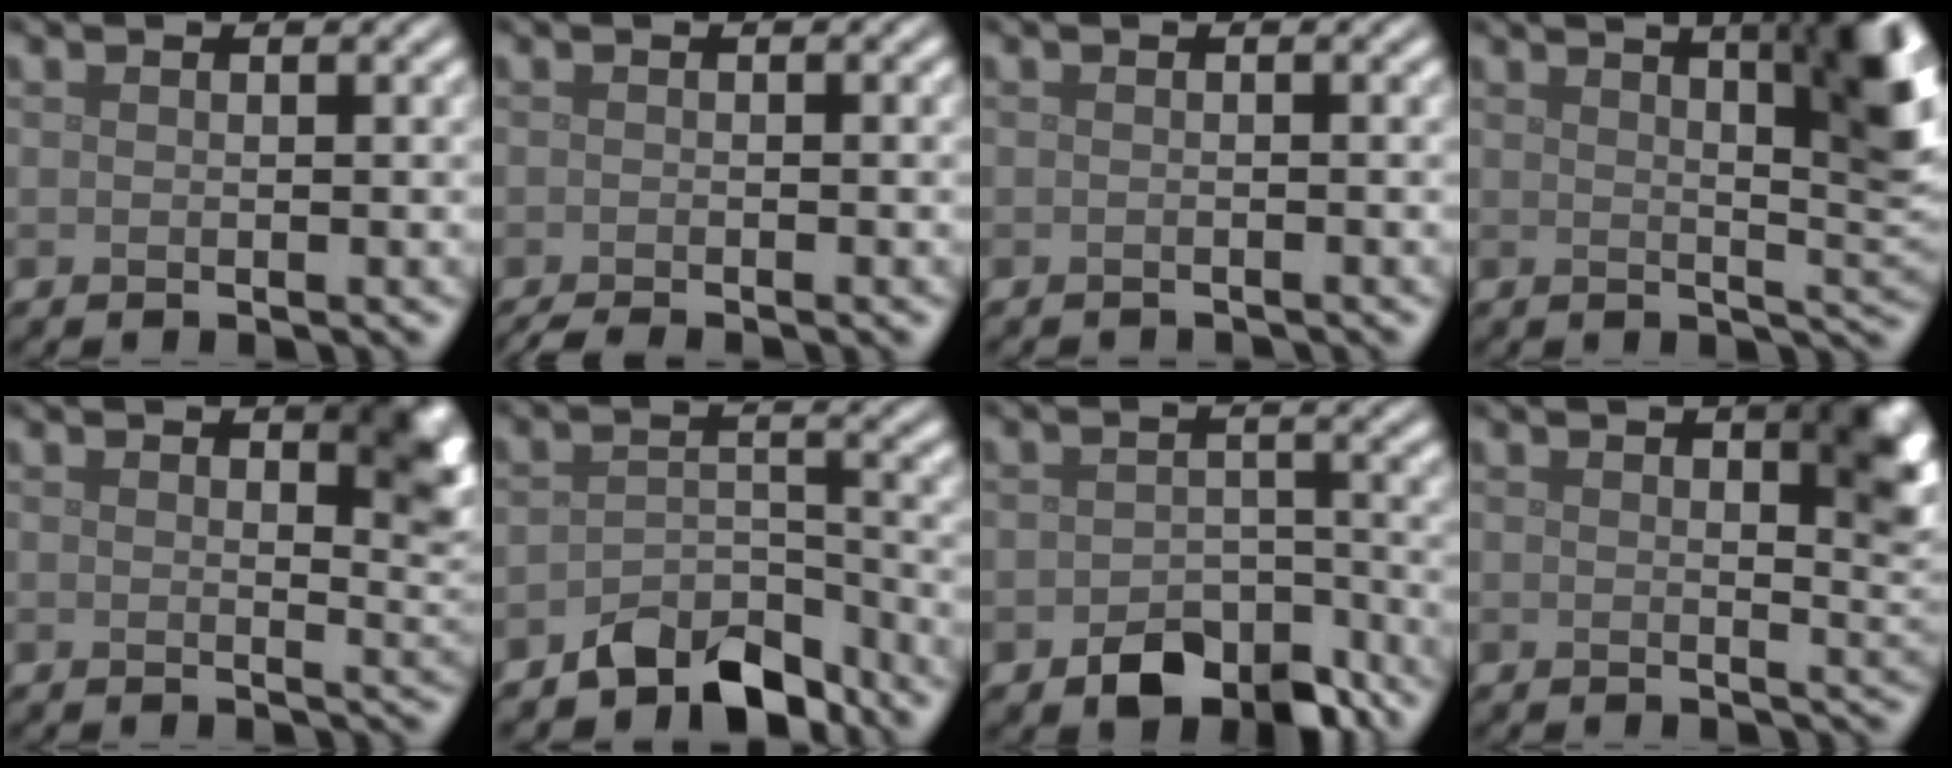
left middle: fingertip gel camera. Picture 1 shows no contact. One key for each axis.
{"total": 2.2, "fx": -1.9, "fy": 0.3, "fz": 1.1, "tx": -0.016, "ty": -0.003, "tz": -0.034}
{"total": 1.1, "fx": -1.1, "fy": 0.0, "fz": 0.1, "tx": 0.002, "ty": -0.005, "tz": -0.019}
{"total": 11.1, "fx": 4.7, "fy": 3.6, "fz": 9.4, "tx": -0.085, "ty": 0.034, "tz": 0.054}
{"total": 5.0, "fx": 2.2, "fy": 1.7, "fz": 4.1, "tx": -0.035, "ty": 0.002, "tz": 0.032}
{"total": 5.2, "fx": -4.1, "fy": 2.3, "fz": 2.1, "tx": -0.026, "ty": -0.001, "tz": -0.073}
{"total": 5.4, "fx": -3.7, "fy": 3.0, "fz": 2.5, "tx": -0.034, "ty": -0.008, "tz": -0.060}
{"total": 6.6, "fx": 2.5, "fy": 2.4, "fz": 5.6, "tx": -0.044, "ty": 0.010, "tz": 0.033}